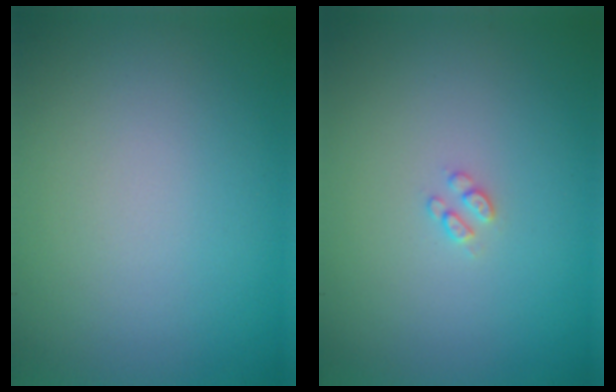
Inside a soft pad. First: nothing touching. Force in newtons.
{"total": 1.0, "press": 0.9, "slide": 0.2}